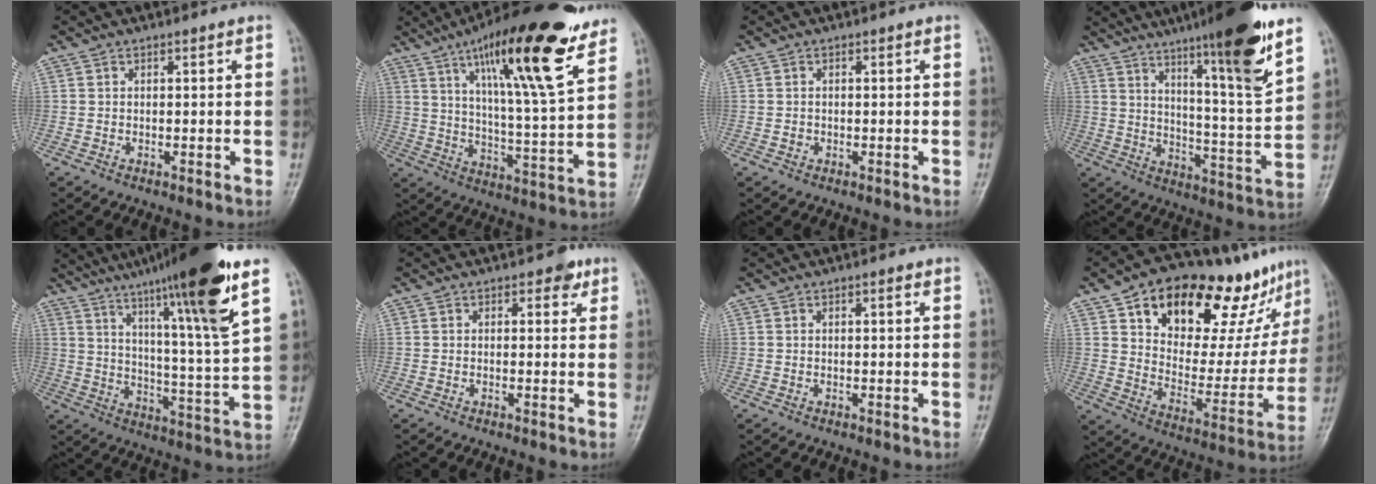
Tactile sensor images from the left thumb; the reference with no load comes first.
{"total": 22.1, "force": [13.4, 4.1, 17.1], "torque": [-0.250, -0.055, 0.212]}
{"total": 0.8, "force": [-0.2, 0.7, 0.2], "torque": [0.001, 0.002, -0.004]}
{"total": 19.6, "force": [12.4, 1.4, 15.1], "torque": [-0.208, -0.063, 0.193]}
{"total": 22.1, "force": [14.0, 0.8, 17.1], "torque": [-0.249, -0.052, 0.216]}
{"total": 2.2, "force": [1.1, 1.4, 1.2], "torque": [0.001, -0.002, 0.009]}
{"total": 0.8, "force": [0.4, 0.3, 0.7], "torque": [-0.010, 0.001, 0.004]}
{"total": 27.3, "force": [16.9, 12.3, 17.5], "torque": [-0.204, -0.040, 0.263]}